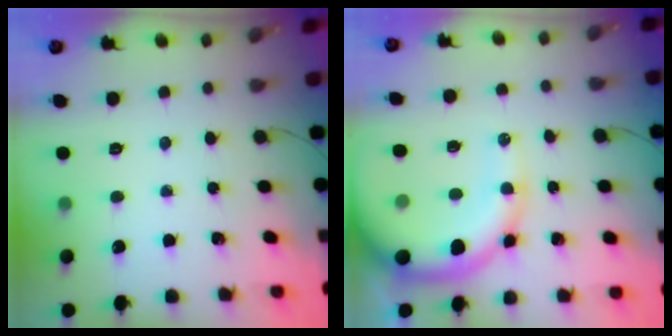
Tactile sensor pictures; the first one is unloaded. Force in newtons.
{"total": 15.1, "press": 14.6, "slide": 3.8}